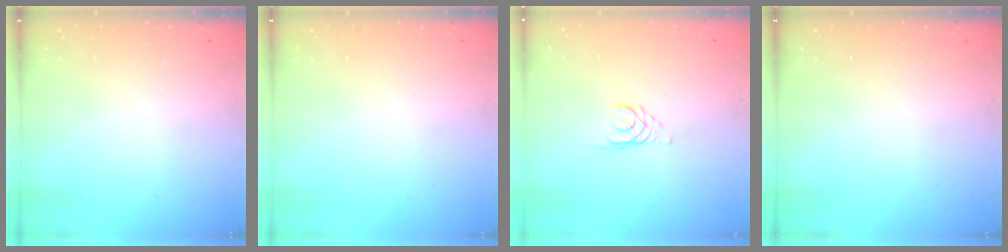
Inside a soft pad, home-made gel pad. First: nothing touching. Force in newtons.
{"total": 0.0}
{"total": 2.6, "press": 2.6, "slide": 0.2}
{"total": 0.0}